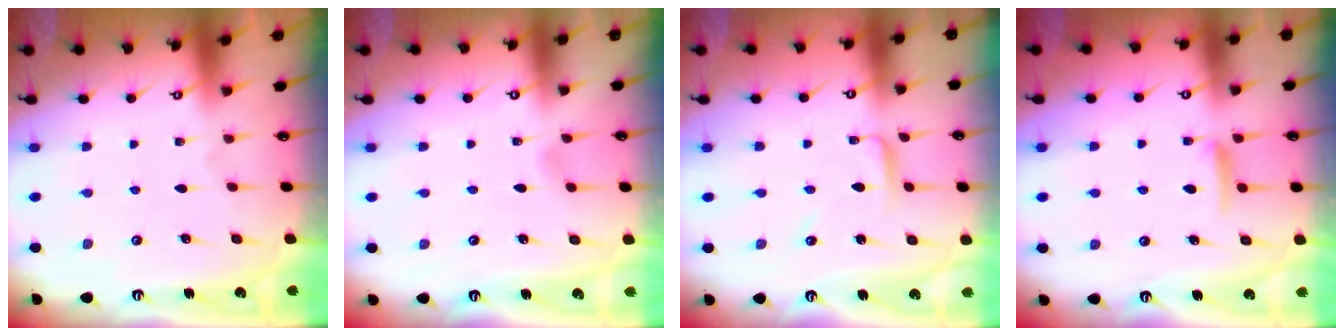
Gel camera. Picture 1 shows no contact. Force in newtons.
{"total": 3.6, "press": 3.6, "slide": 0.4}
{"total": 3.3, "press": 3.3, "slide": 0.3}
{"total": 6.3, "press": 6.3, "slide": 0.9}